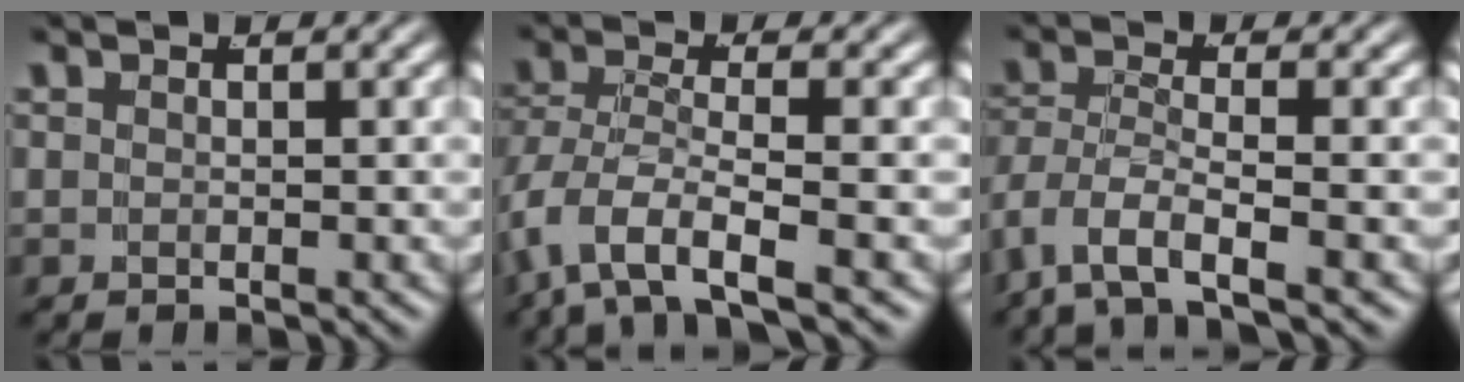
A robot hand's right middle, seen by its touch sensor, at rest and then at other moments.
{"total": 4.9, "force": [-2.2, 2.5, 3.6], "torque": [-0.114, -0.031, -0.021]}
{"total": 4.1, "force": [-2.0, 2.2, 2.8], "torque": [-0.095, -0.032, -0.018]}